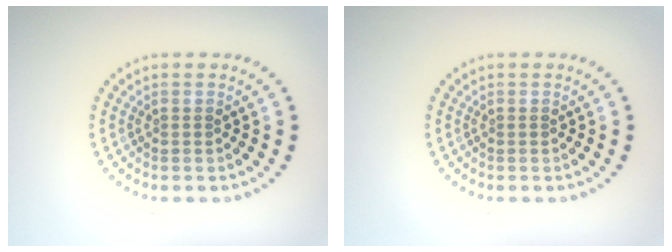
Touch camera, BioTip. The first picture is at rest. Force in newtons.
{"total": 0.0}